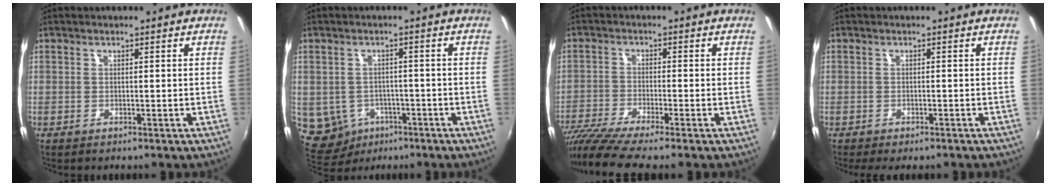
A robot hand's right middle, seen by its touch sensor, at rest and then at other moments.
{"total": 8.1, "force": [-3.3, 6.8, 2.9], "torque": [-0.086, -0.004, -0.033]}
{"total": 9.7, "force": [-8.0, -0.2, 5.5], "torque": [-0.126, -0.038, -0.144]}
{"total": 3.2, "force": [-2.6, 1.0, 1.6], "torque": [-0.042, -0.016, -0.039]}